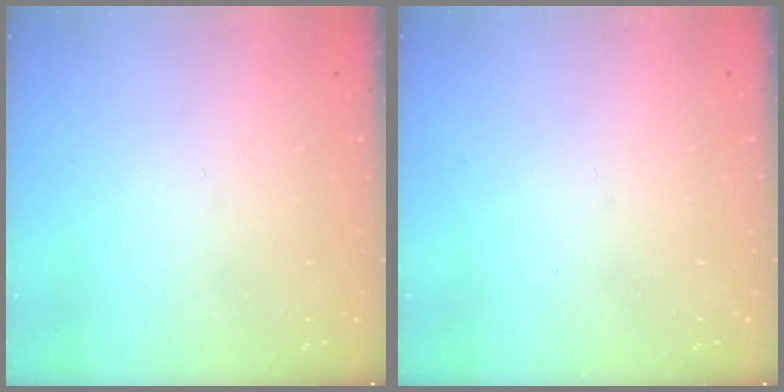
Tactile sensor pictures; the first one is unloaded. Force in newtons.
{"total": 0.0}